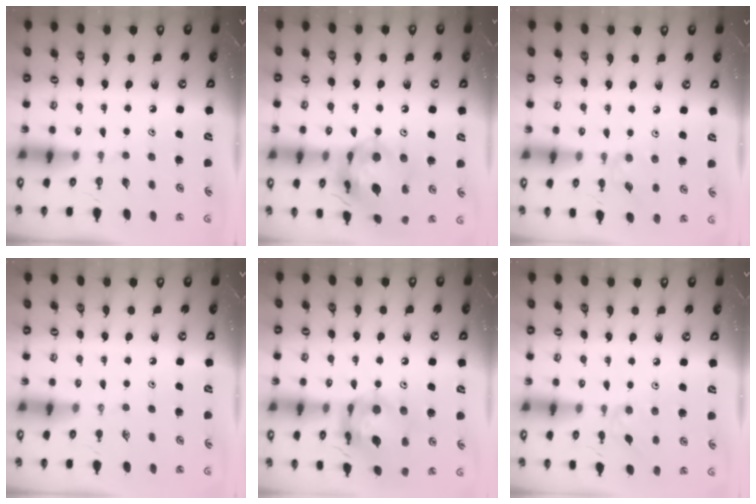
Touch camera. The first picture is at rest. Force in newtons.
{"total": 20.2, "press": 20.1, "slide": 2.3}
{"total": 2.4, "press": 2.4, "slide": 0.3}
{"total": 0.0}
{"total": 17.7, "press": 17.6, "slide": 1.7}
{"total": 1.4, "press": 1.4, "slide": 0.4}